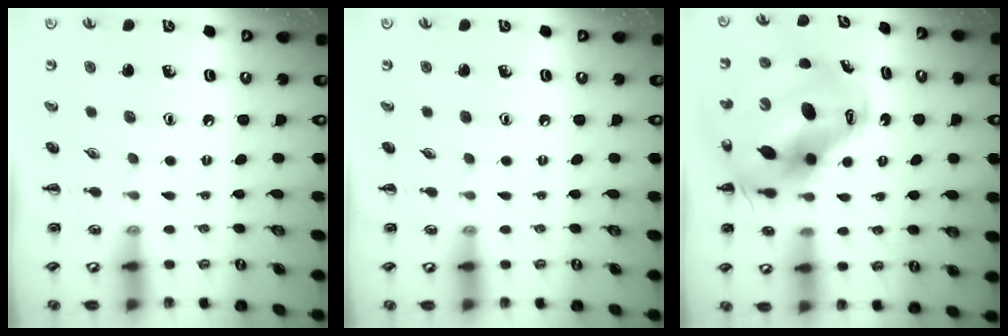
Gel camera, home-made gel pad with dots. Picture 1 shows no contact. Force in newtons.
{"total": 0.0}
{"total": 15.8, "press": 15.2, "slide": 4.5}